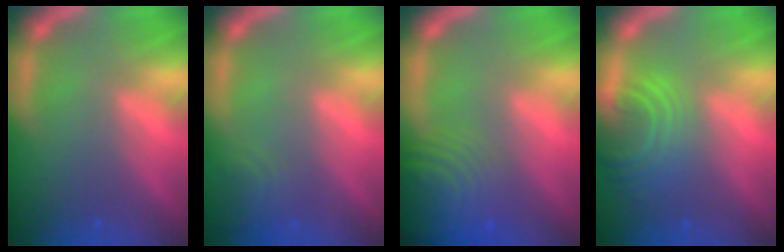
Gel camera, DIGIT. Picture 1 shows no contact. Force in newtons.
{"total": 1.9}
{"total": 9.1}
{"total": 6.1}